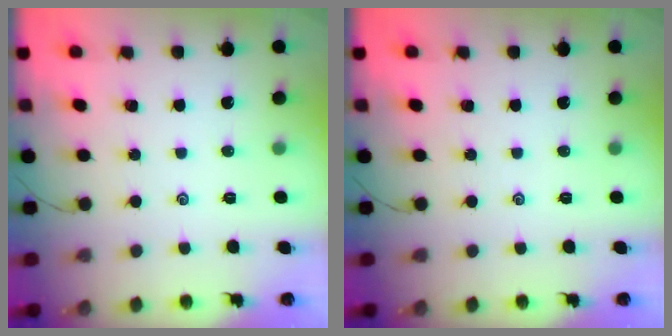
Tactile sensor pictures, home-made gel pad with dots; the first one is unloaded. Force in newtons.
{"total": 0.0}